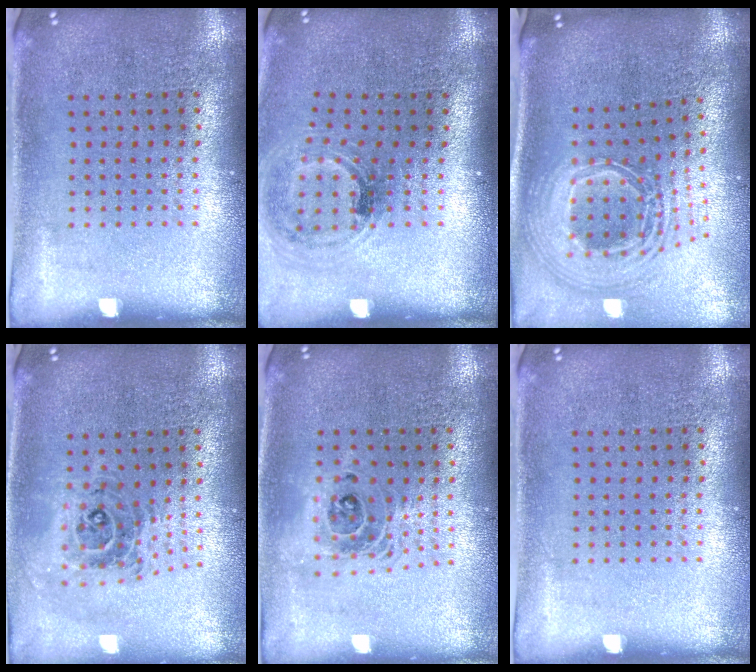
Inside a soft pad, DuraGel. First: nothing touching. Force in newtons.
{"total": 1.1, "press": 1.1, "slide": 0.3}
{"total": 2.7, "press": 1.9, "slide": 2.0}
{"total": 0.9, "press": 0.9, "slide": 0.2}
{"total": 1.5, "press": 1.2, "slide": 0.9}
{"total": 0.0}